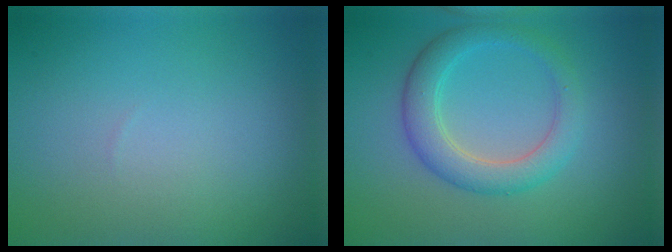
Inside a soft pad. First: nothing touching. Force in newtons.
{"total": 4.0, "press": 4.0, "slide": 0.1}